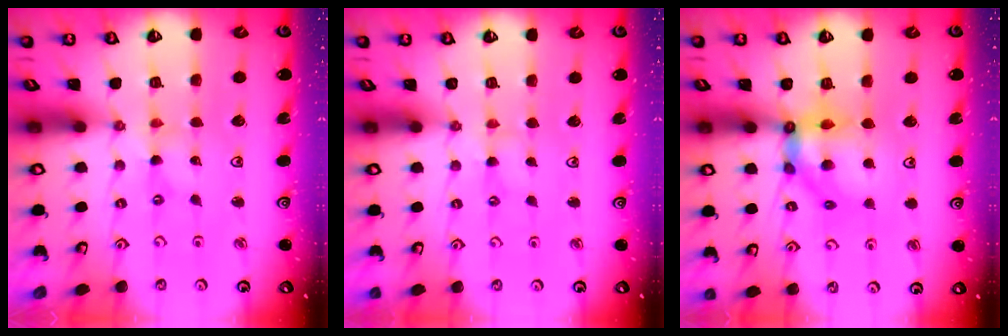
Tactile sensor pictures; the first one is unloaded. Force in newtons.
{"total": 1.1, "press": 1.1, "slide": 0.3}
{"total": 11.1, "press": 10.9, "slide": 2.0}